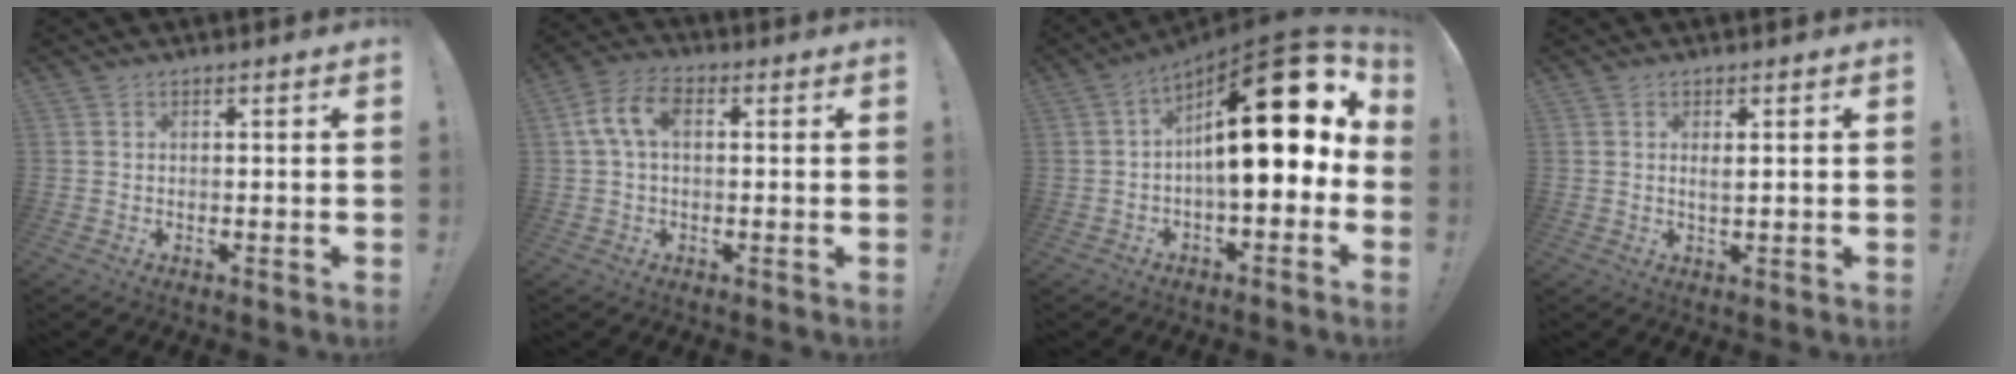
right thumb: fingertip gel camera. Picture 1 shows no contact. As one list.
[{"total": 8.3, "force": [1.5, 4.8, 6.6], "torque": [-0.137, 0.009, 0.027]}, {"total": 24.1, "force": [4.8, 8.2, 22.1], "torque": [-0.336, -0.027, 0.080]}, {"total": 1.9, "force": [0.6, 0.4, 1.7], "torque": [-0.025, -0.007, 0.008]}]